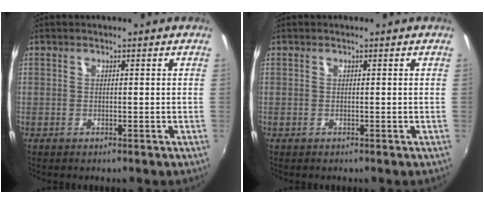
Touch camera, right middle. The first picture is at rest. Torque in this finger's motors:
{"motor_torque": [0.00, 0.00, 0.00, 0.00]}